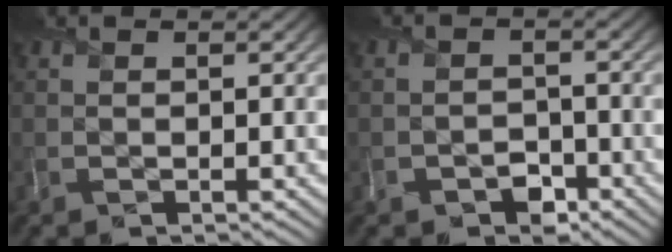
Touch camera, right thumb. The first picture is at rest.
{"total": 2.5, "force": [-1.6, 1.7, 0.9], "torque": [-0.011, -0.003, -0.030]}